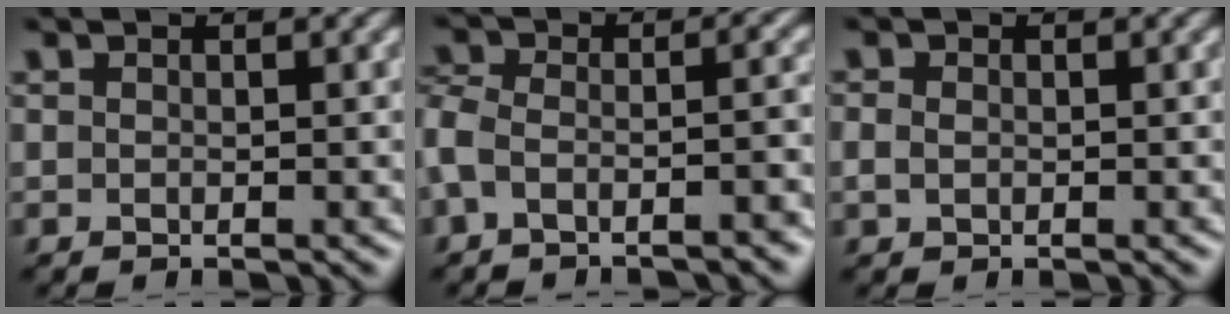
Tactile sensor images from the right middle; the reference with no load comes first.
{"total": 6.3, "force": [-3.5, 2.7, 4.5], "torque": [-0.066, 0.004, -0.055]}
{"total": 0.9, "force": [0.1, 0.7, 0.4], "torque": [-0.010, 0.004, 0.002]}